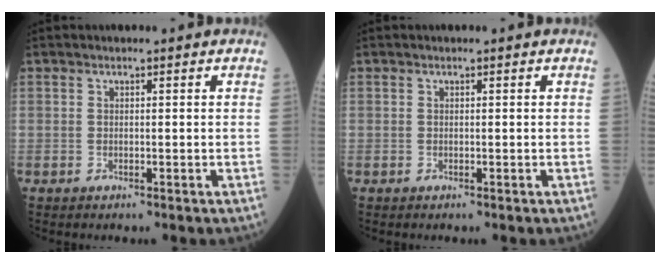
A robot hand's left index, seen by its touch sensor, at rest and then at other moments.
{"total": 0.0}